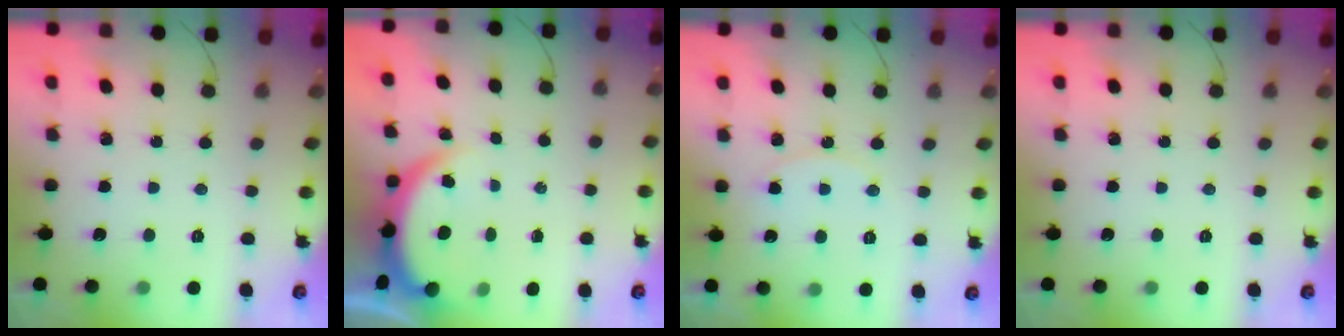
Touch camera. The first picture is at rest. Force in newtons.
{"total": 3.9, "press": 3.9, "slide": 0.1}
{"total": 6.1, "press": 6.1, "slide": 0.4}
{"total": 0.0}